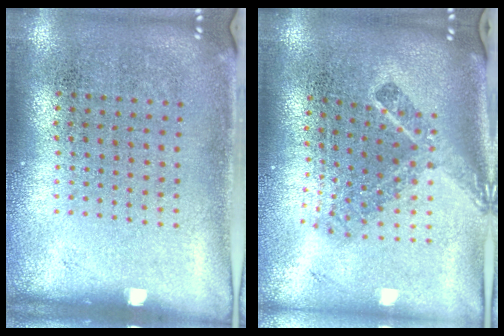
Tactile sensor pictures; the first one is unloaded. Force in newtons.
{"total": 2.2, "press": 1.5, "slide": 1.7}